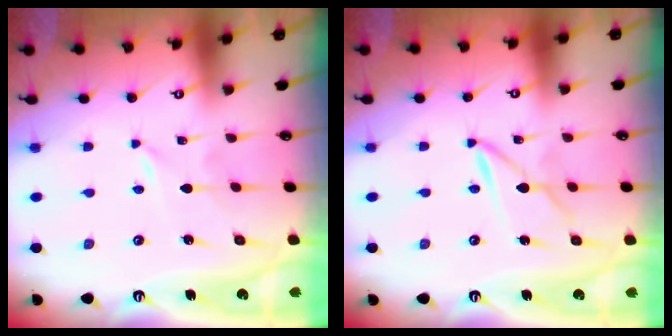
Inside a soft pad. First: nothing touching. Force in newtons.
{"total": 3.3, "press": 3.3, "slide": 0.3}